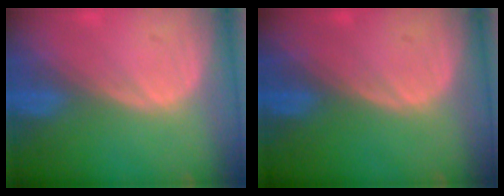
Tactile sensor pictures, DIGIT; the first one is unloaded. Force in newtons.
{"total": 0.0}